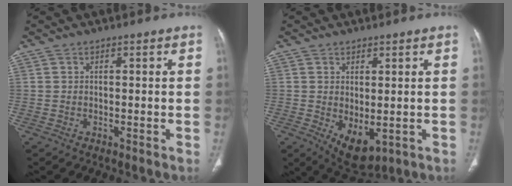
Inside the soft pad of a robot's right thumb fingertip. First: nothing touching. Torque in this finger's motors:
{"motor_torque": [-0.48, 0.29, 0.43, 0.48, 0.24]}